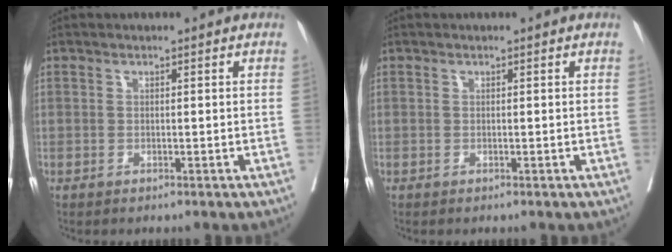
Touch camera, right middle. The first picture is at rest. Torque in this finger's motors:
{"motor_torque": [0.25, -0.10, 0.03, -0.01]}